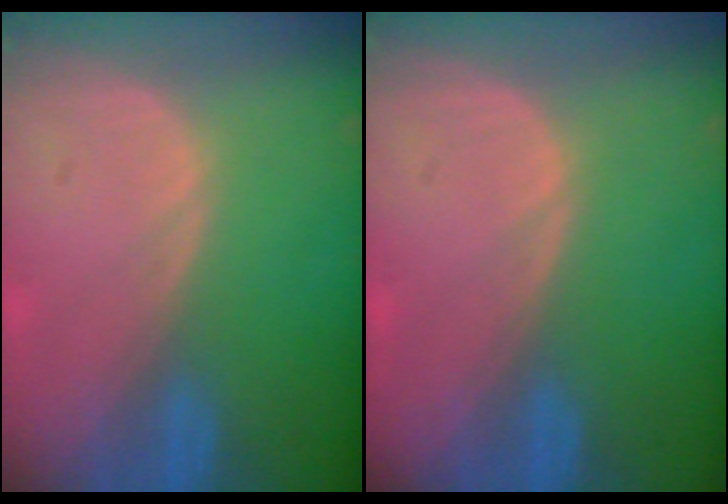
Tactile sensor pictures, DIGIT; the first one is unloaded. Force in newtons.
{"total": 0.0}